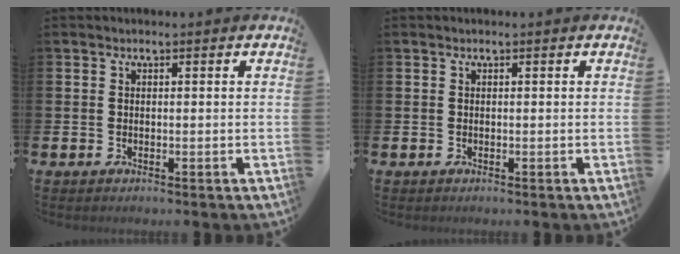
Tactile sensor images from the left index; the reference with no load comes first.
{"total": 0.0}